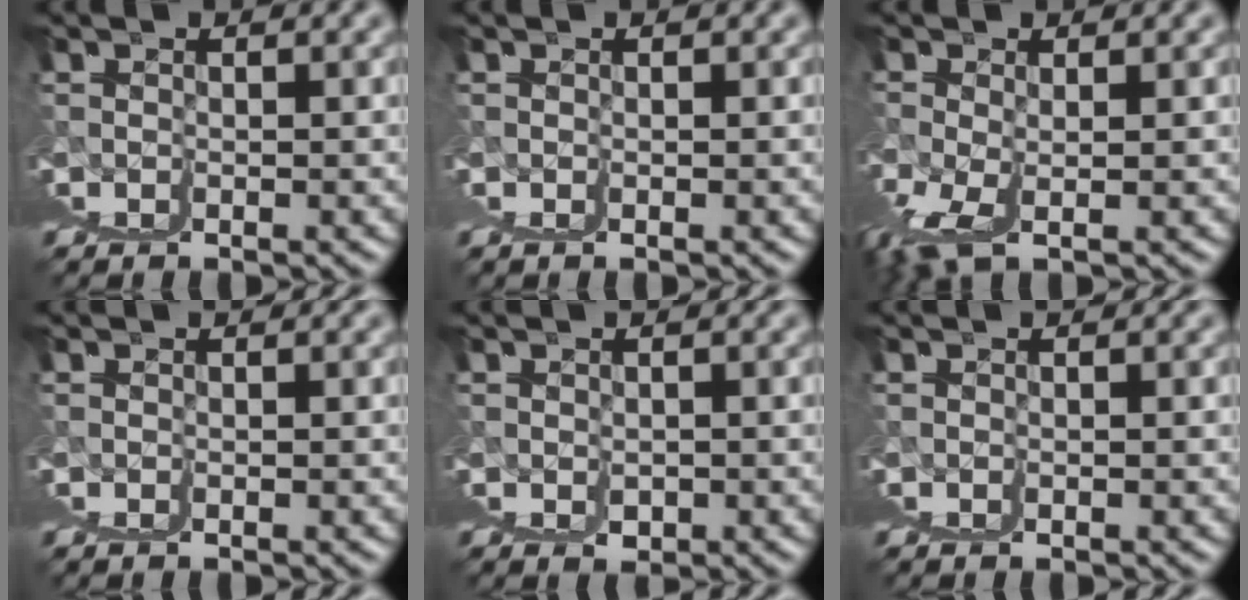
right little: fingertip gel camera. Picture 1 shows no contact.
{"total": 0.9, "force": [0.3, -0.7, -0.4], "torque": [0.012, 0.003, 0.004]}
{"total": 3.8, "force": [0.1, -3.7, 1.0], "torque": [-0.009, -0.009, 0.025]}
{"total": 0.0}
{"total": 1.6, "force": [0.5, 1.4, 0.6], "torque": [-0.010, -0.009, 0.013]}
{"total": 0.0}